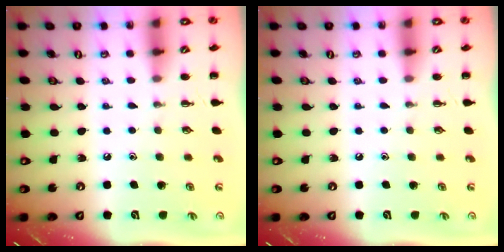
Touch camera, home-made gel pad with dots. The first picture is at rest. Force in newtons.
{"total": 0.0}